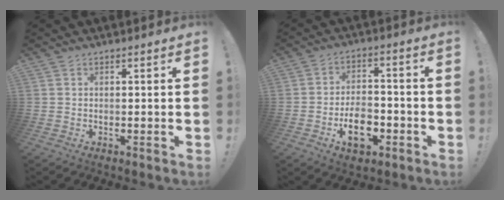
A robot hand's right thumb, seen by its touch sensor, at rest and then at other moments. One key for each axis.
{"total": 10.6, "fx": -4.4, "fy": 6.6, "fz": 7.1, "tx": -0.104, "ty": 0.017, "tz": -0.076}